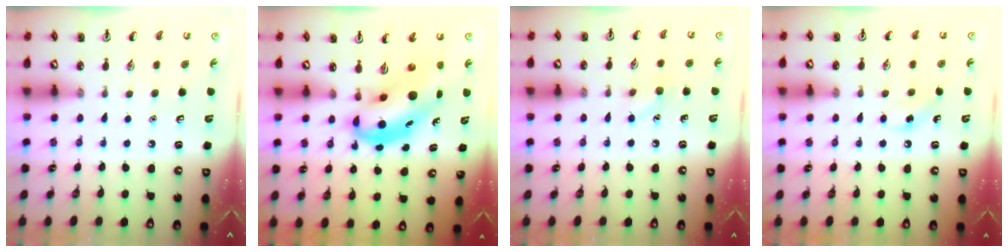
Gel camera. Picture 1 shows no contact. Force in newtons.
{"total": 7.6, "press": 7.3, "slide": 2.0}
{"total": 6.1, "press": 5.8, "slide": 1.8}
{"total": 5.7, "press": 5.4, "slide": 1.9}